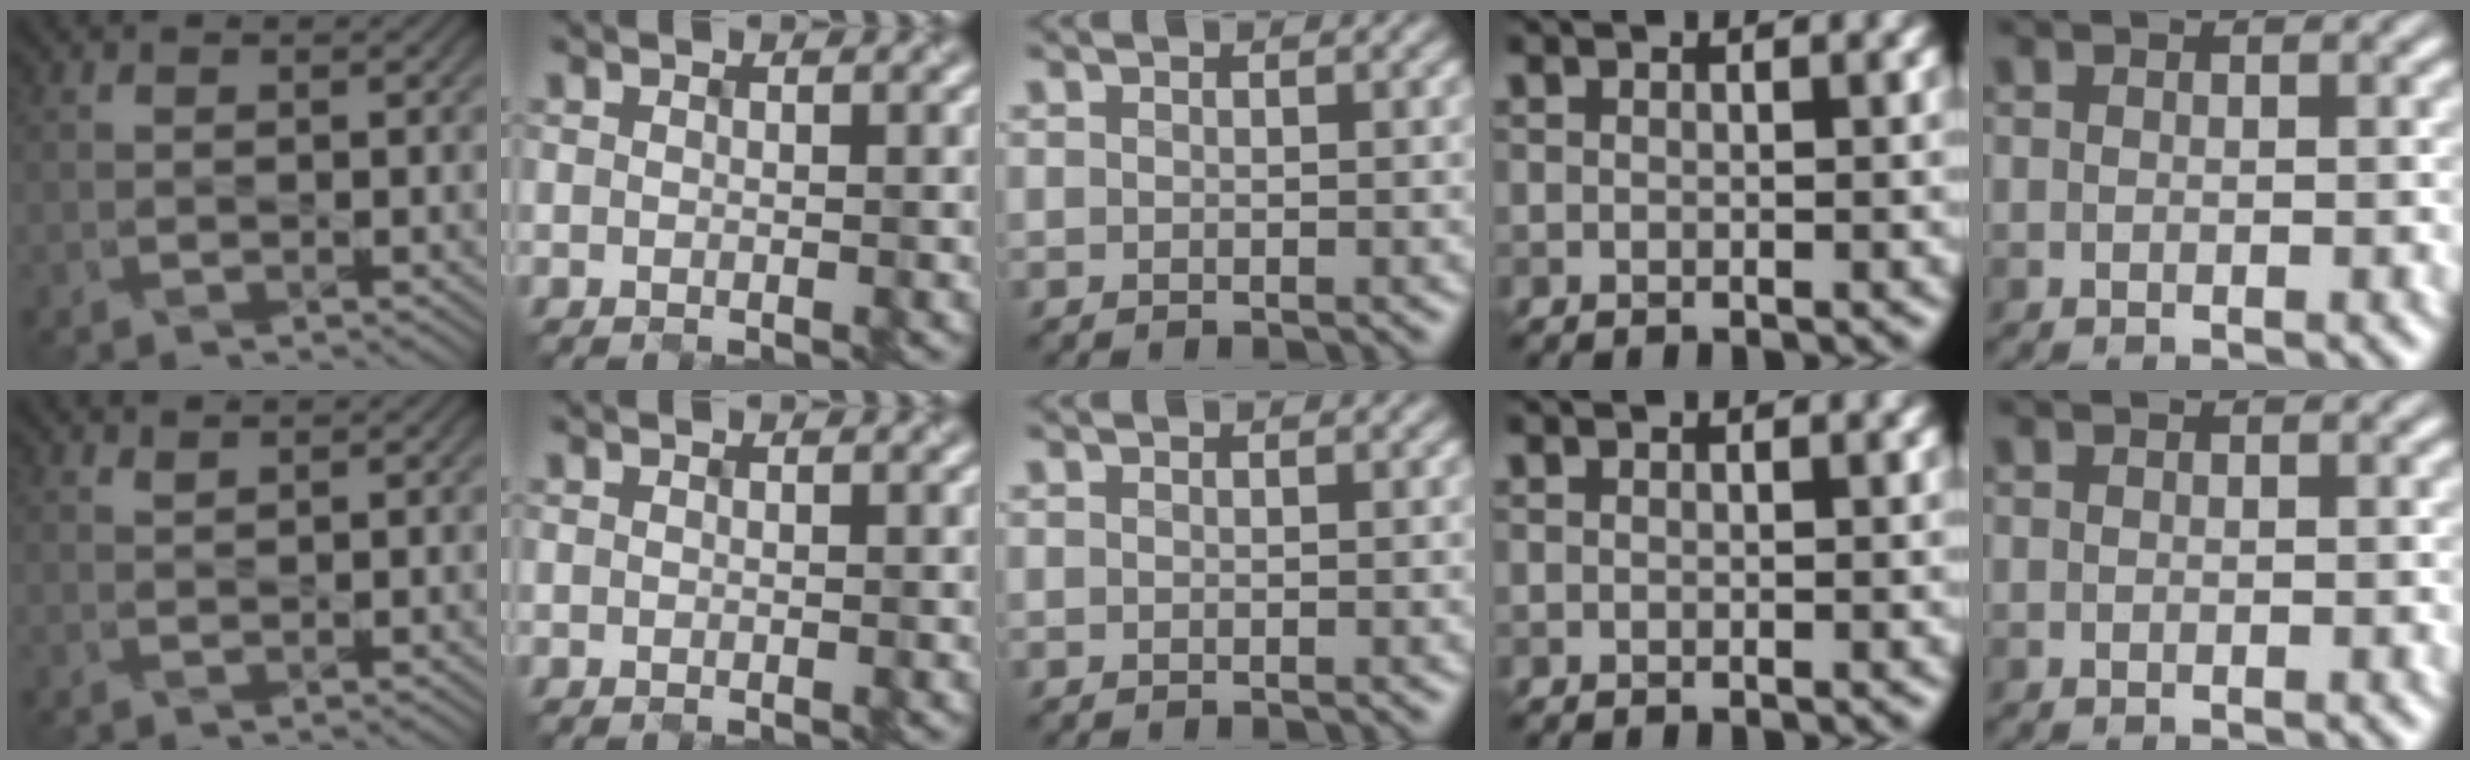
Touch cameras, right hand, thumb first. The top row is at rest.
{"thumb": {"total": 1.9, "force": [1.4, -0.3, -1.2], "torque": [0.025, -0.002, 0.029]}}